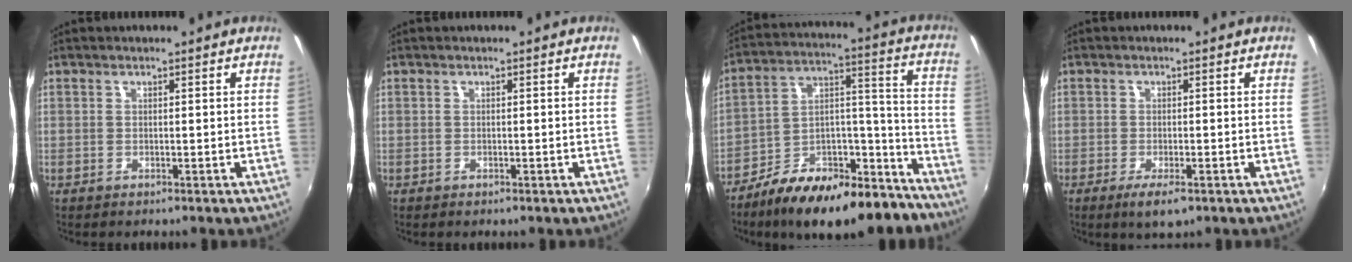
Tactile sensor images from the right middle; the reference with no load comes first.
{"total": 0.8, "force": [-0.4, 0.6, 0.2], "torque": [-0.004, -0.004, -0.007]}
{"total": 22.6, "force": [-16.7, 9.4, 12.1], "torque": [-0.185, 0.039, -0.238]}
{"total": 3.9, "force": [-2.4, 0.9, 3.0], "torque": [-0.067, -0.014, -0.040]}